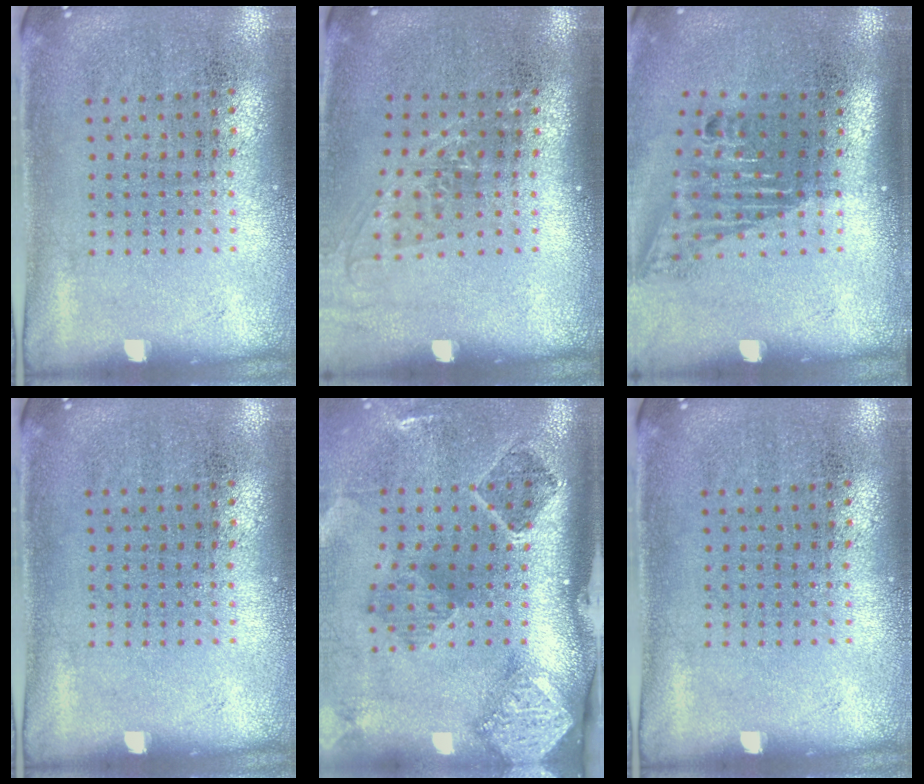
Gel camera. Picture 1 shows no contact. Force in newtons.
{"total": 1.2, "press": 1.0, "slide": 0.7}
{"total": 1.6, "press": 1.2, "slide": 1.1}
{"total": 0.0}
{"total": 3.0, "press": 1.9, "slide": 2.3}
{"total": 0.0}